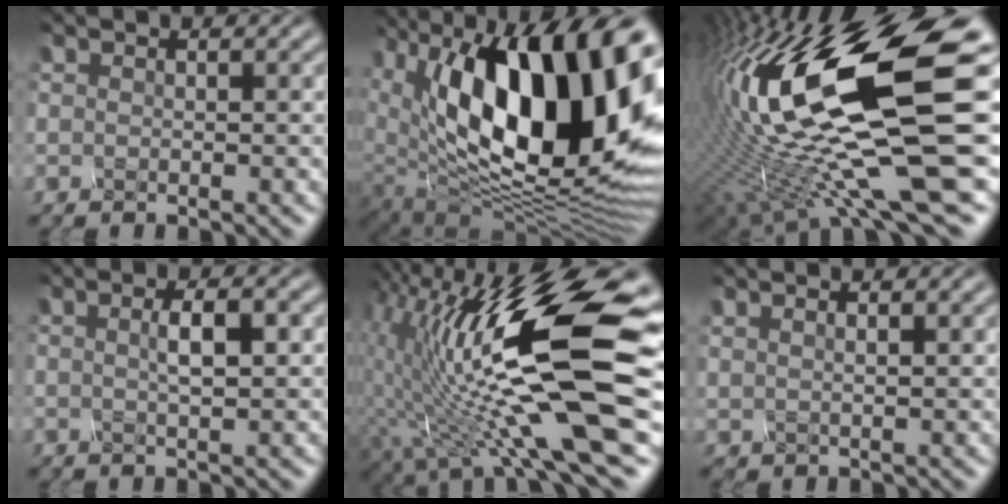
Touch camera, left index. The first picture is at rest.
{"total": 17.1, "force": [4.0, 9.2, 13.9], "torque": [-0.213, 0.005, 0.066]}
{"total": 17.8, "force": [-0.4, 4.5, 17.2], "torque": [-0.327, 0.004, -0.009]}
{"total": 2.8, "force": [0.2, 0.7, 2.7], "torque": [-0.041, 0.006, 0.004]}
{"total": 15.5, "force": [0.6, 3.6, 15.1], "torque": [-0.253, 0.007, 0.009]}
{"total": 2.1, "force": [1.3, 0.9, 1.5], "torque": [0.006, 0.008, -0.002]}